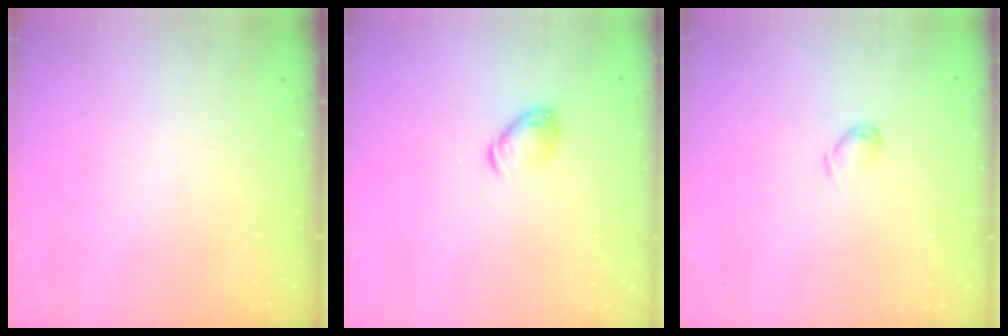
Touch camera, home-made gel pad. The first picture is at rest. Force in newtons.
{"total": 7.1, "press": 7.1, "slide": 0.6}
{"total": 3.8, "press": 3.7, "slide": 0.5}